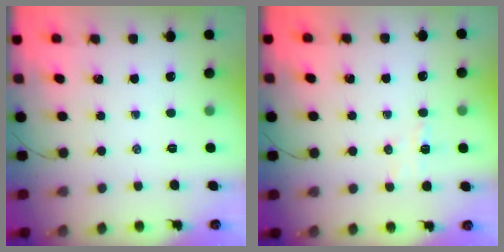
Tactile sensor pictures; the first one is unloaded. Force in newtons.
{"total": 3.9, "press": 3.7, "slide": 1.2}